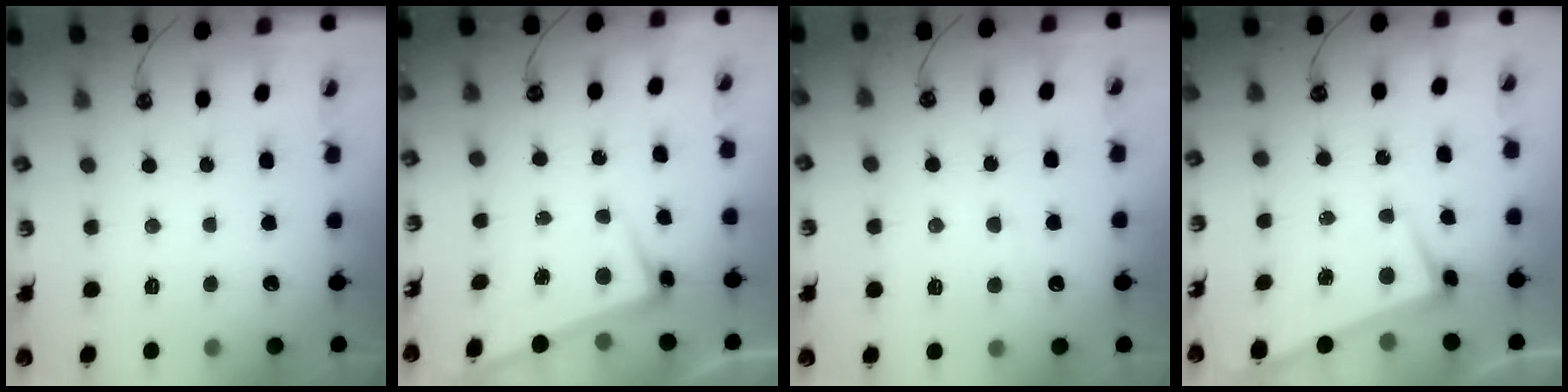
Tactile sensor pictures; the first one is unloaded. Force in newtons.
{"total": 2.6, "press": 2.6, "slide": 0.6}
{"total": 5.0, "press": 4.9, "slide": 0.5}
{"total": 1.5, "press": 0.4, "slide": 1.5}